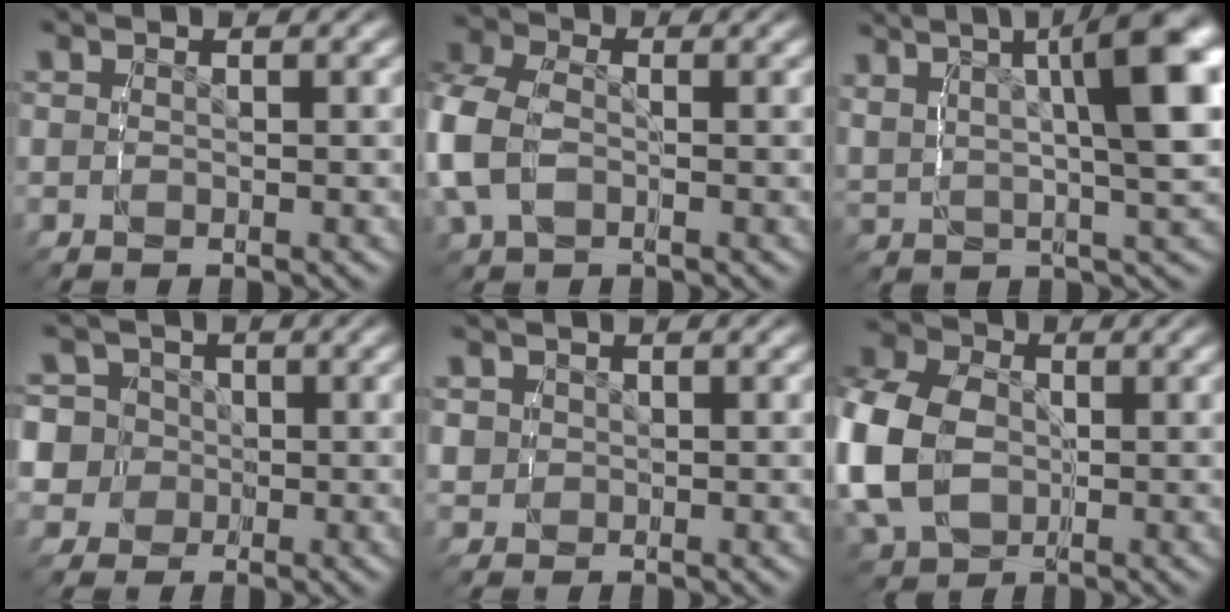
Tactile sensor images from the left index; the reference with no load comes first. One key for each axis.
{"total": 5.2, "fx": -0.3, "fy": 4.2, "fz": 3.0, "tx": -0.102, "ty": -0.017, "tz": 0.004}
{"total": 13.9, "fx": 5.6, "fy": 6.6, "fz": 10.8, "tx": -0.140, "ty": 0.026, "tz": 0.079}
{"total": 10.6, "fx": -1.1, "fy": 10.1, "fz": 3.2, "tx": -0.097, "ty": -0.047, "tz": -0.017}
{"total": 2.4, "fx": 0.2, "fy": 2.3, "fz": 0.6, "tx": -0.023, "ty": -0.011, "tz": 0.014}
{"total": 9.0, "fx": 0.1, "fy": 7.4, "fz": 5.2, "tx": -0.133, "ty": -0.024, "tz": 0.012}